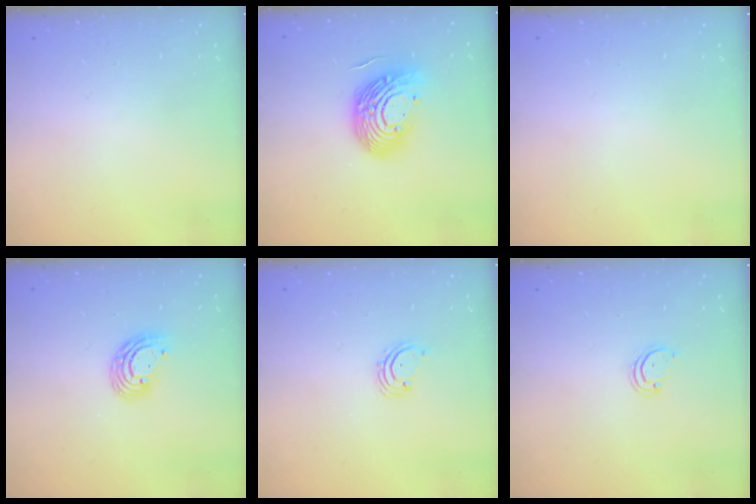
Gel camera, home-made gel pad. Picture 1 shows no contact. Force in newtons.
{"total": 15.4, "press": 15.3, "slide": 1.4}
{"total": 0.0}
{"total": 8.0, "press": 7.9, "slide": 1.2}
{"total": 2.3, "press": 2.3, "slide": 0.5}
{"total": 3.0, "press": 3.0, "slide": 0.2}